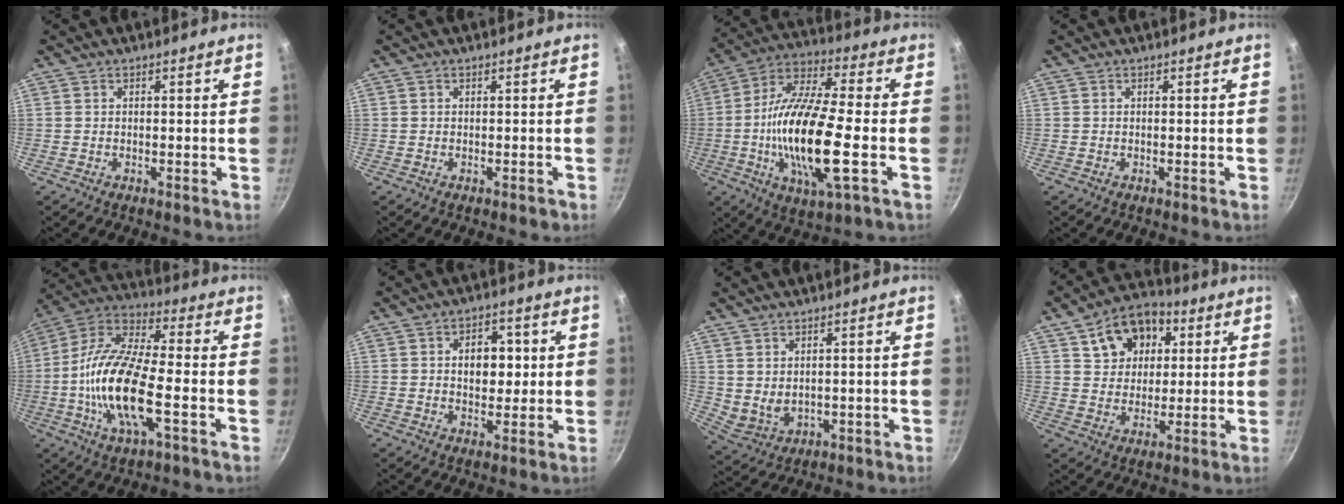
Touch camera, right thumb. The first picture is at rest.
{"total": 0.8, "force": [-0.2, 0.6, 0.6], "torque": [-0.003, 0.004, -0.002]}
{"total": 20.6, "force": [-3.9, 6.0, 19.3], "torque": [-0.374, 0.017, -0.085]}
{"total": 0.0}
{"total": 18.3, "force": [-4.1, 6.4, 16.6], "torque": [-0.324, 0.029, -0.098]}
{"total": 7.4, "force": [1.1, 5.2, 5.1], "torque": [-0.040, 0.001, 0.013]}
{"total": 4.8, "force": [1.4, 3.2, 3.3], "torque": [-0.056, -0.021, 0.044]}
{"total": 12.7, "force": [4.9, 9.5, 7.0], "torque": [-0.082, 0.003, 0.075]}